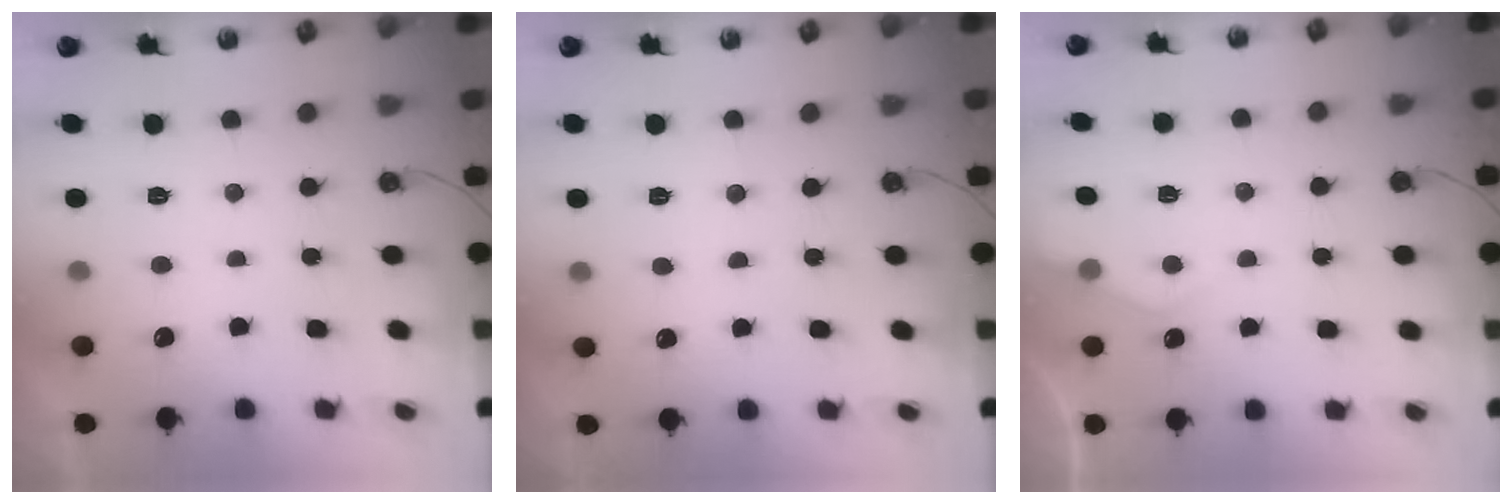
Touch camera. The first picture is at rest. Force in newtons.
{"total": 5.2, "press": 5.2, "slide": 0.7}
{"total": 4.4, "press": 4.3, "slide": 0.5}